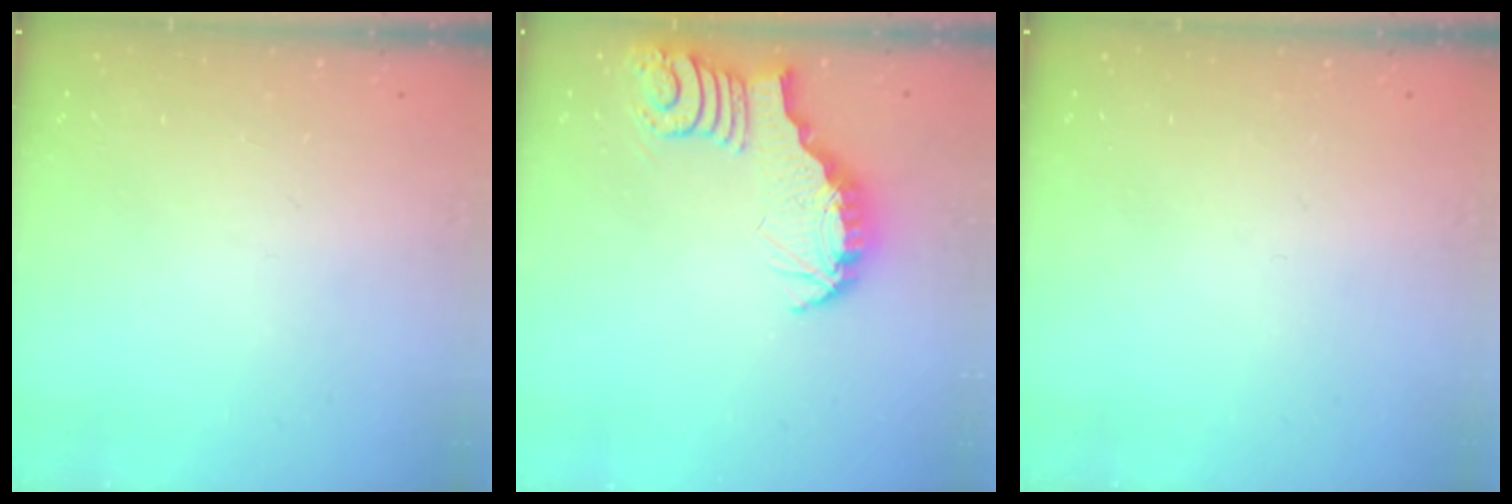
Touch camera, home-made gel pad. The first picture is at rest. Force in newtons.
{"total": 3.5, "press": 3.4, "slide": 0.7}
{"total": 0.0}